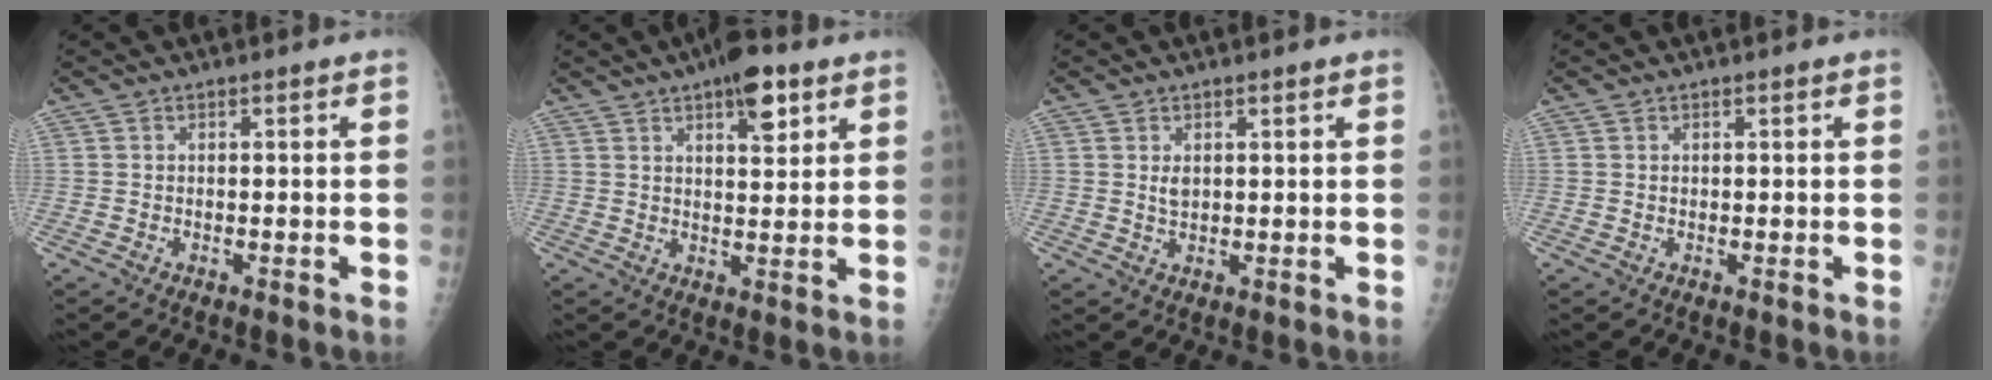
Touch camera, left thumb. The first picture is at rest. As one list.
[{"total": 8.1, "force": [4.6, 3.1, 6.0], "torque": [-0.069, -0.018, 0.063]}, {"total": 1.8, "force": [0.8, 0.9, 1.3], "torque": [-0.020, -0.007, 0.018]}, {"total": 0.0}]